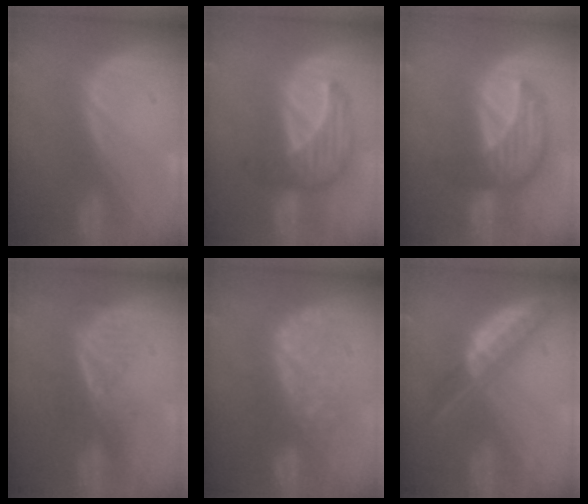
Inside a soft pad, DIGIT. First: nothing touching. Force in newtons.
{"total": 6.9, "press": 6.9, "slide": 0.1}
{"total": 7.9, "press": 7.5, "slide": 2.4}
{"total": 5.7, "press": 4.9, "slide": 2.9}
{"total": 8.0, "press": 8.0, "slide": 0.2}
{"total": 6.6, "press": 5.6, "slide": 3.4}